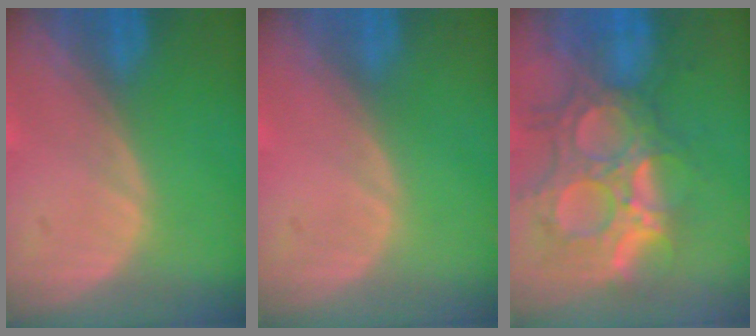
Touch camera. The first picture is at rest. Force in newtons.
{"total": 0.0}
{"total": 13.4, "press": 11.4, "slide": 7.0}